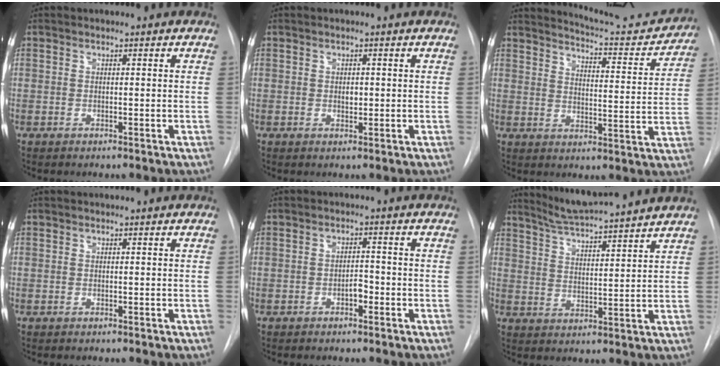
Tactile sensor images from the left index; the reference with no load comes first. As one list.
[{"total": 1.0, "force": [0.1, 0.6, 0.8], "torque": [-0.010, 0.000, 0.003]}, {"total": 14.2, "force": [13.8, 1.1, 3.0], "torque": [-0.043, -0.042, 0.171]}, {"total": 0.0}, {"total": 1.9, "force": [-1.0, 0.8, 1.4], "torque": [-0.019, 0.005, -0.017]}, {"total": 13.4, "force": [12.2, -0.4, 5.3], "torque": [-0.094, 0.012, 0.185]}]